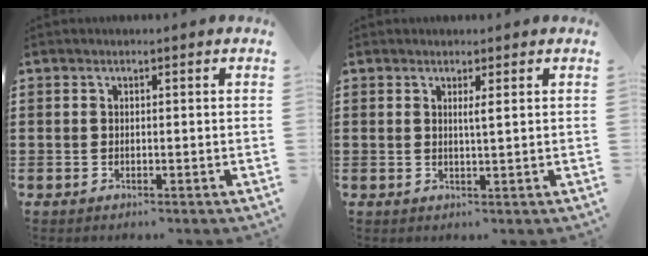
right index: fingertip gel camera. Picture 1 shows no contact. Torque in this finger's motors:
{"motor_torque": [0.31, 0.16, 0.00, 0.04]}